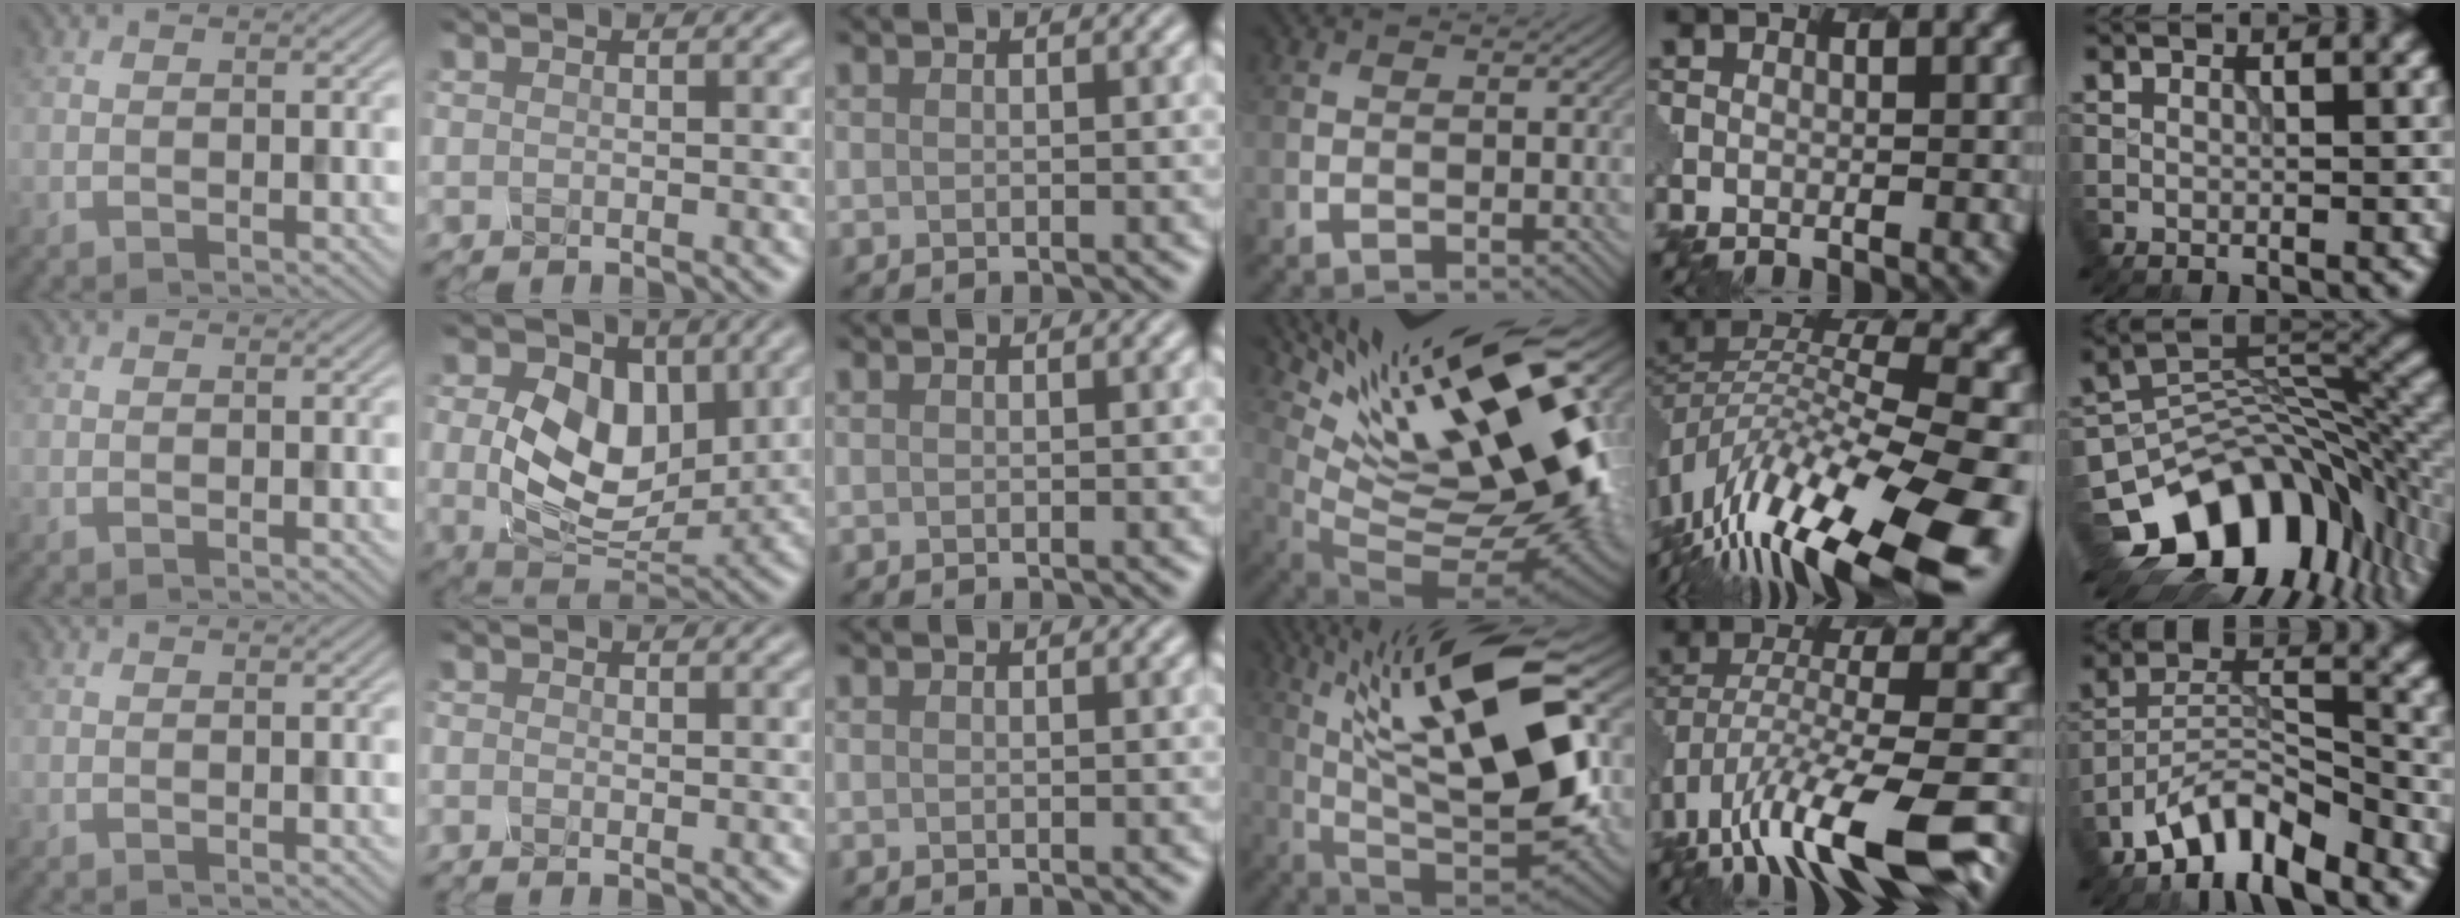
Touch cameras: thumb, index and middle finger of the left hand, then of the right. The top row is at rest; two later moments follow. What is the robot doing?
{"motion": "twist", "object": "rubiks cube"}